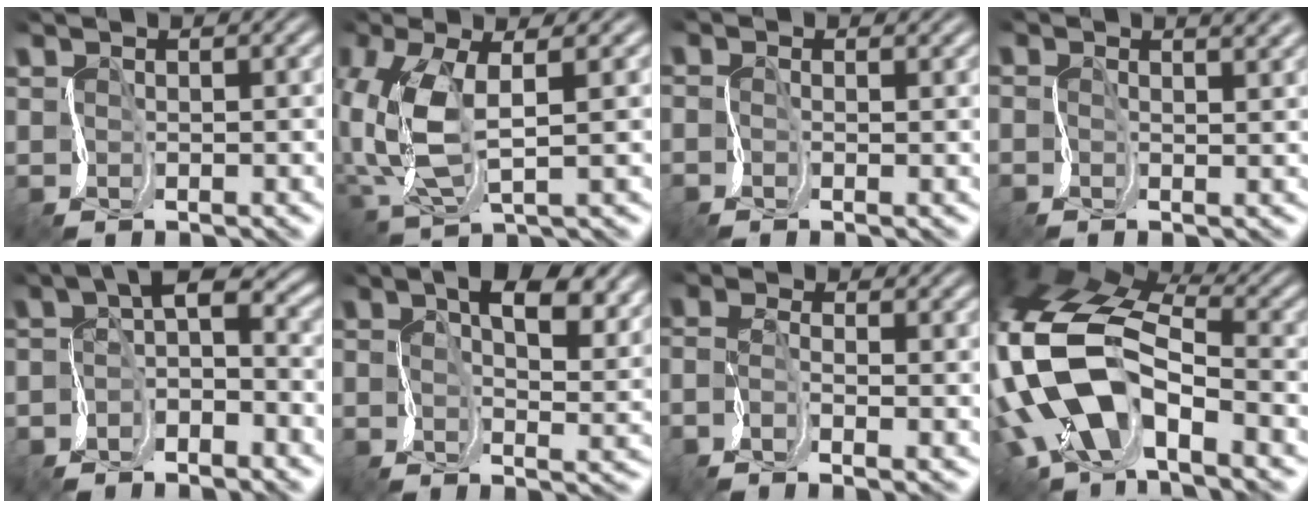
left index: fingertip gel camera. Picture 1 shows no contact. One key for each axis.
{"total": 5.9, "fx": 1.2, "fy": 2.4, "fz": 5.2, "tx": -0.146, "ty": 0.006, "tz": 0.022}
{"total": 0.7, "fx": -0.4, "fy": 0.3, "fz": 0.5, "tx": -0.002, "ty": -0.003, "tz": -0.006}
{"total": 3.6, "fx": 1.5, "fy": 1.7, "fz": 2.8, "tx": -0.020, "ty": 0.019, "tz": -0.005}
{"total": 4.4, "fx": -1.8, "fy": 1.8, "fz": 3.7, "tx": -0.069, "ty": 0.016, "tz": -0.045}
{"total": 8.9, "fx": 3.6, "fy": 3.9, "fz": 7.1, "tx": -0.125, "ty": 0.013, "tz": 0.049}
{"total": 4.5, "fx": -3.1, "fy": 1.4, "fz": 2.9, "tx": -0.076, "ty": -0.012, "tz": -0.059}
{"total": 12.3, "fx": -4.0, "fy": 7.1, "fz": 9.2, "tx": -0.214, "ty": -0.007, "tz": -0.075}